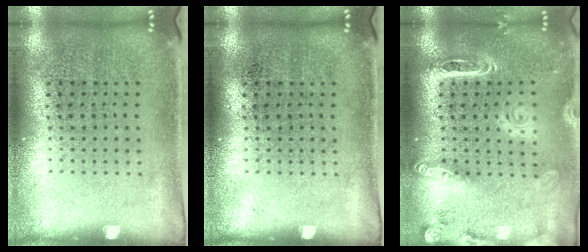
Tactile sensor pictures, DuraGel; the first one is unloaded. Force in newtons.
{"total": 0.0}
{"total": 1.9, "press": 1.8, "slide": 0.7}